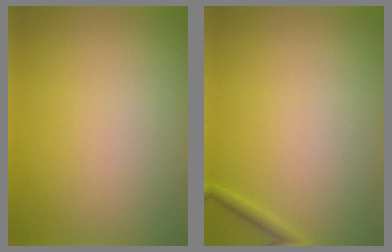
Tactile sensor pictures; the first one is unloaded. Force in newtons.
{"total": 0.8, "press": 0.8, "slide": 0.0}